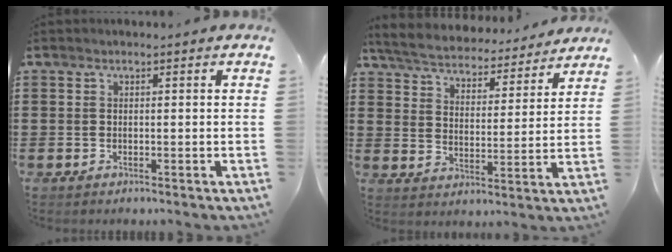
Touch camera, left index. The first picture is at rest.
{"total": 5.2, "force": [5.1, 0.3, 0.8], "torque": [-0.044, -0.037, 0.085]}